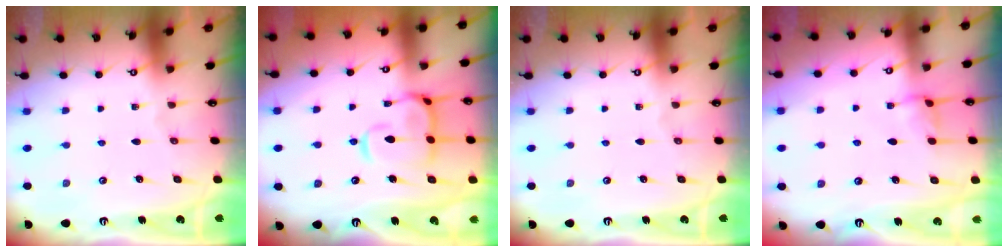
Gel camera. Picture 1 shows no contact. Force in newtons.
{"total": 8.9, "press": 8.8, "slide": 1.7}
{"total": 0.0}
{"total": 3.1, "press": 3.1, "slide": 0.3}